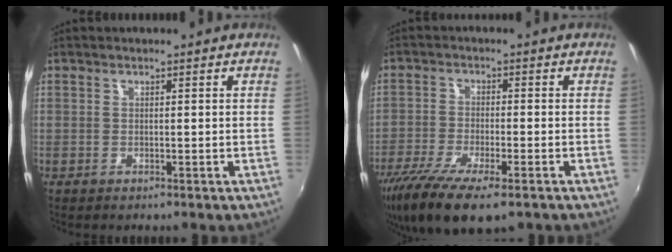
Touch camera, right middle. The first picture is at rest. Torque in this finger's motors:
{"motor_torque": [1.21, -0.93, 0.24, 0.19]}